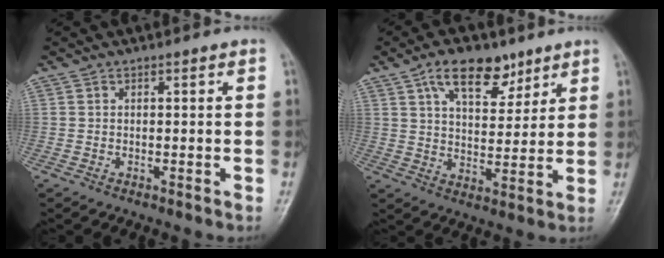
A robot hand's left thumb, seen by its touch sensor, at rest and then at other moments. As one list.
[{"total": 10.9, "force": [6.6, 5.7, 6.5], "torque": [-0.076, -0.033, 0.114]}]